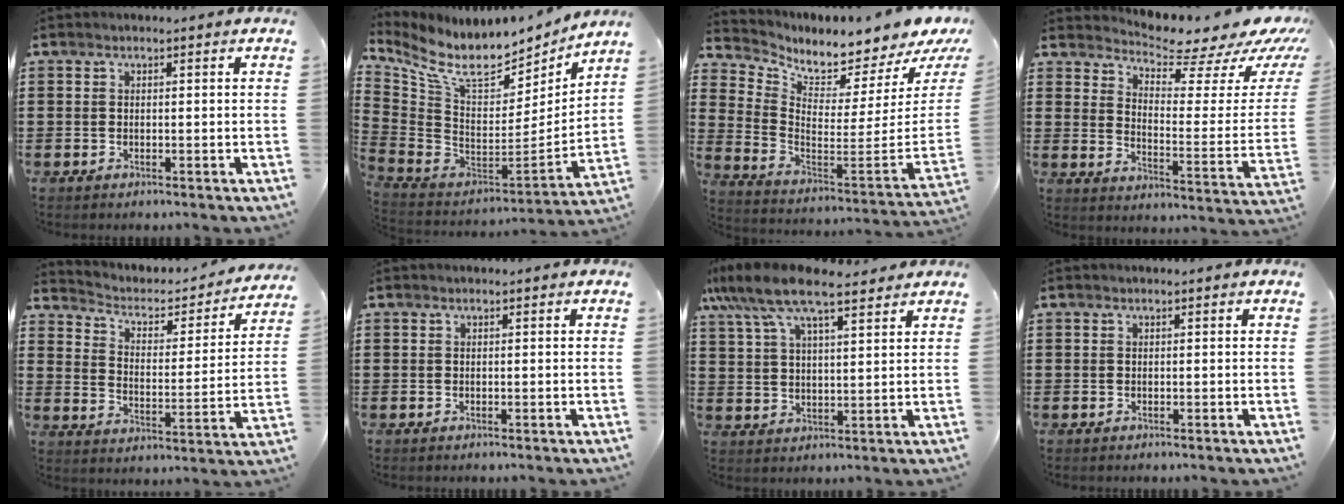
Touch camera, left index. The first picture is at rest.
{"total": 11.1, "force": [8.8, 3.7, 5.7], "torque": [-0.143, -0.069, 0.155]}
{"total": 3.5, "force": [3.3, 0.5, 1.0], "torque": [-0.033, -0.069, 0.047]}
{"total": 6.6, "force": [5.9, 1.3, 2.5], "torque": [-0.056, -0.057, 0.098]}
{"total": 2.7, "force": [2.0, 1.5, 1.0], "torque": [-0.037, -0.015, 0.022]}
{"total": 0.0}
{"total": 10.1, "force": [7.8, 2.6, 5.8], "torque": [-0.135, -0.012, 0.142]}
{"total": 0.0}